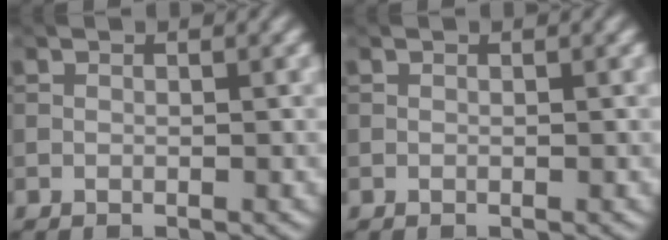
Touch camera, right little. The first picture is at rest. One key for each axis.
{"total": 0.0}